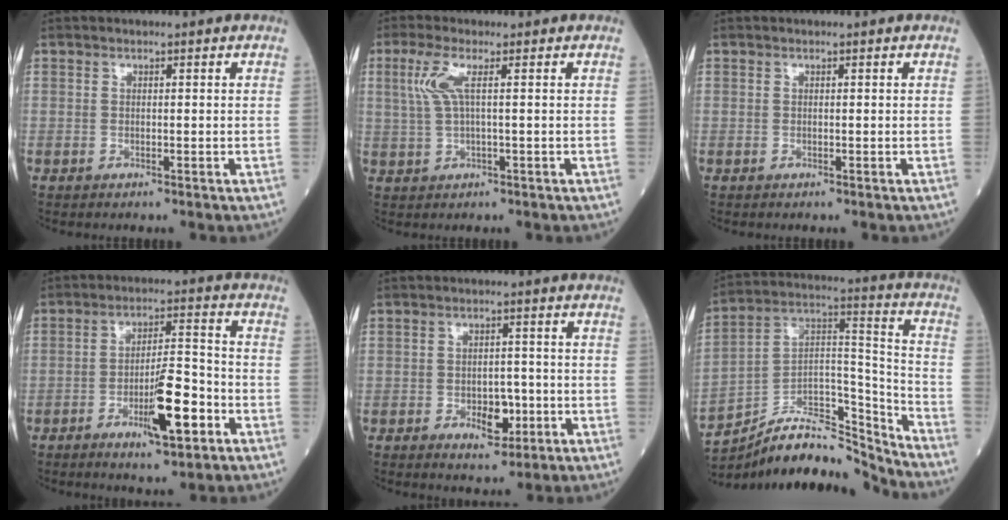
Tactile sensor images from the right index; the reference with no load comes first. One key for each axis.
{"total": 4.1, "fx": 1.2, "fy": 0.4, "fz": 3.9, "tx": -0.097, "ty": 0.012, "tz": 0.028}
{"total": 0.0}
{"total": 9.5, "fx": -4.1, "fy": 1.7, "fz": 8.4, "tx": -0.143, "ty": 0.001, "tz": -0.065}
{"total": 4.7, "fx": -1.8, "fy": 2.5, "fz": 3.5, "tx": -0.045, "ty": 0.003, "tz": -0.021}
{"total": 16.6, "fx": -15.8, "fy": 2.9, "fz": 4.4, "tx": -0.064, "ty": 0.056, "tz": -0.268}